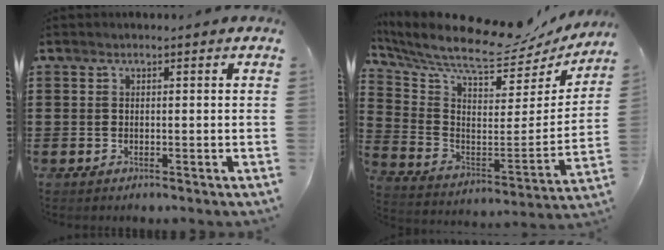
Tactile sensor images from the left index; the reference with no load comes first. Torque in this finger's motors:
{"motor_torque": [0.46, 0.42, 0.62, 0.15]}